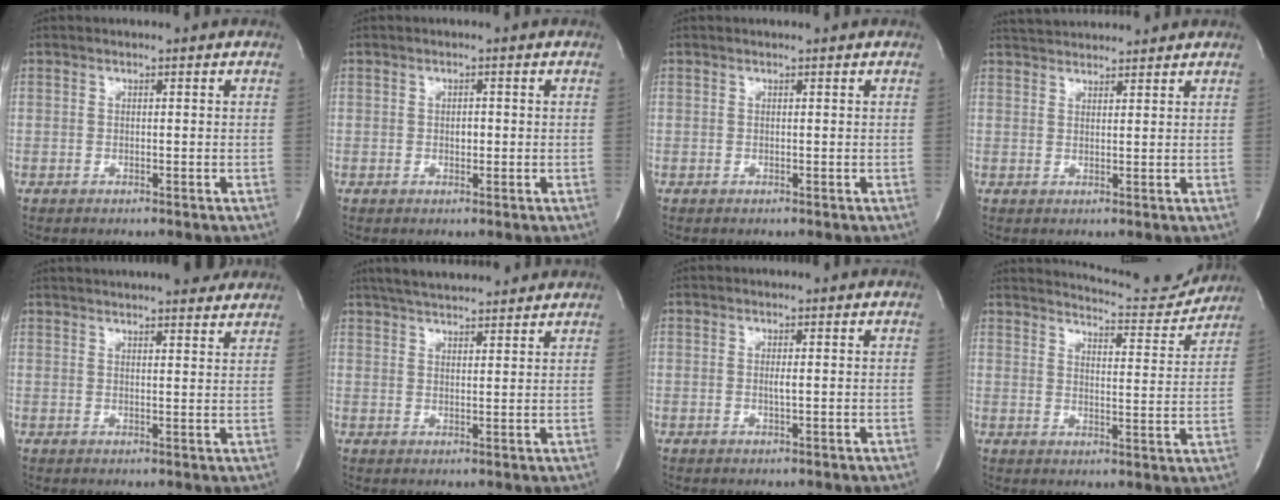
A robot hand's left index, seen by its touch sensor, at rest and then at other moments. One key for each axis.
{"total": 1.1, "fx": -0.4, "fy": 0.7, "fz": 0.8, "tx": -0.012, "ty": -0.003, "tz": -0.006}
{"total": 0.0}
{"total": 6.3, "fx": 6.1, "fy": 0.8, "fz": 1.3, "tx": -0.028, "ty": 0.030, "tz": 0.092}
{"total": 14.9, "fx": 13.2, "fy": 2.3, "fz": 6.4, "tx": -0.100, "ty": 0.023, "tz": 0.172}
{"total": 11.5, "fx": 10.3, "fy": 1.8, "fz": 4.7, "tx": -0.080, "ty": 0.024, "tz": 0.152}
{"total": 0.8, "fx": -0.3, "fy": -0.1, "fz": 0.7, "tx": -0.019, "ty": -0.006, "tz": -0.004}
{"total": 11.0, "fx": 10.9, "fy": 1.0, "fz": 1.5, "tx": -0.023, "ty": -0.027, "tz": 0.133}